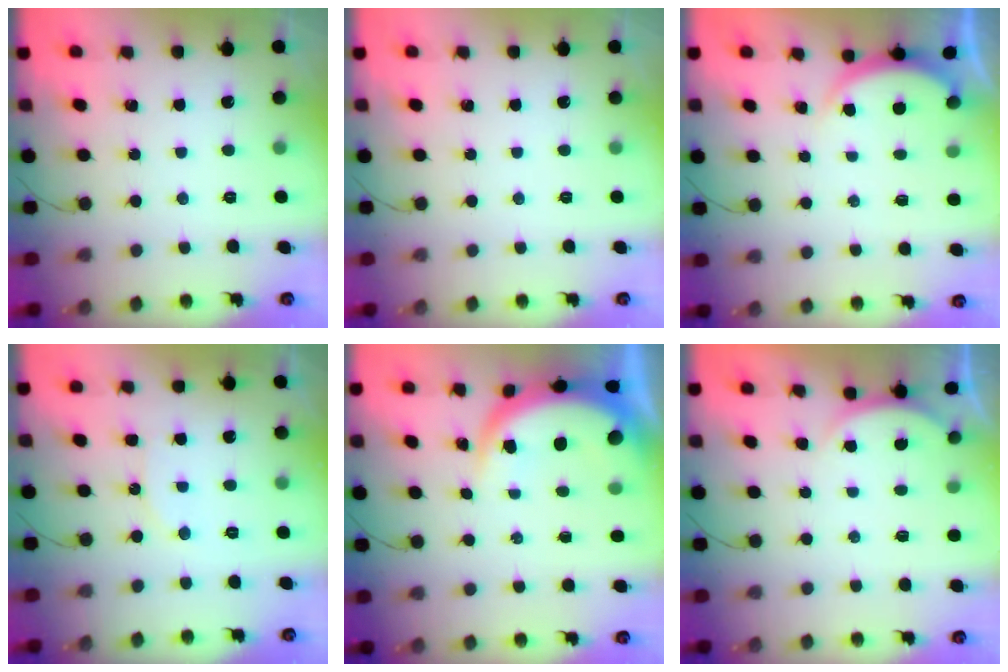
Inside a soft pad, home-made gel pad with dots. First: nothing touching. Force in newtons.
{"total": 0.0}
{"total": 2.5, "press": 2.5, "slide": 0.5}
{"total": 7.8, "press": 7.7, "slide": 0.7}
{"total": 6.5, "press": 6.4, "slide": 1.0}
{"total": 2.4, "press": 2.4, "slide": 0.6}